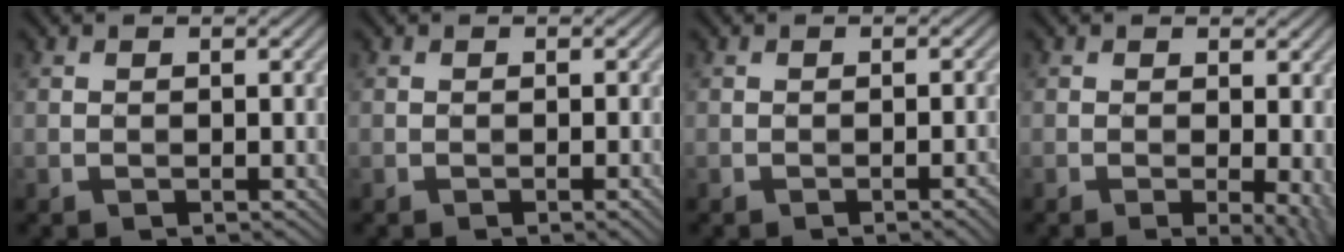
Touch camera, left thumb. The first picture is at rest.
{"total": 1.6, "force": [-0.6, 0.2, 1.4], "torque": [-0.020, 0.002, -0.009]}
{"total": 2.2, "force": [-1.0, 0.4, 1.9], "torque": [-0.023, 0.007, -0.017]}
{"total": 4.5, "force": [-0.6, 1.2, 4.3], "torque": [-0.058, -0.005, -0.008]}